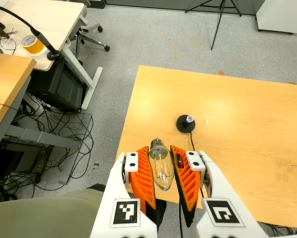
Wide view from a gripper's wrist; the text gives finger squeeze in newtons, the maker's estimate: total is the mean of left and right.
{"total": 21.5, "left": 23.4, "right": 19.7}